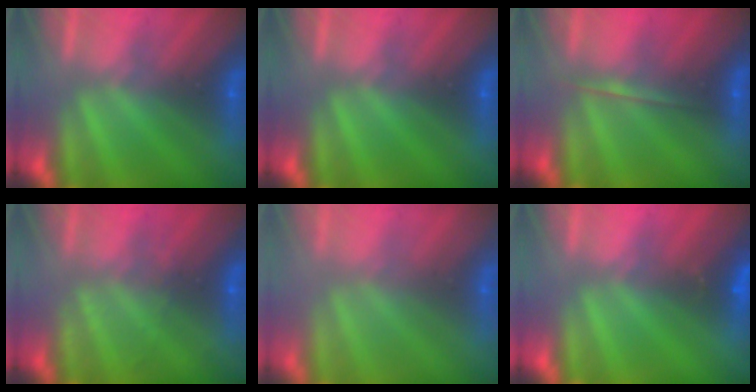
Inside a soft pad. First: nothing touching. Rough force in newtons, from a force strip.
{"total": 0.0}
{"total": 1.7}
{"total": 1.7}
{"total": 2.9}
{"total": 4.6}